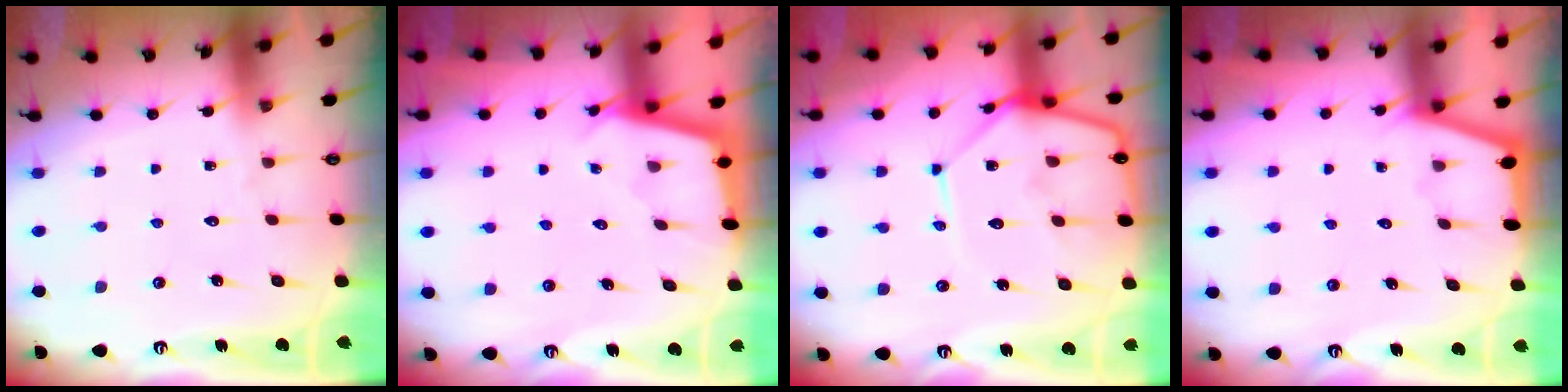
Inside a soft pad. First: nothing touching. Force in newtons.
{"total": 2.5, "press": 2.4, "slide": 0.3}
{"total": 14.4, "press": 14.4, "slide": 1.2}
{"total": 1.4, "press": 1.3, "slide": 0.3}